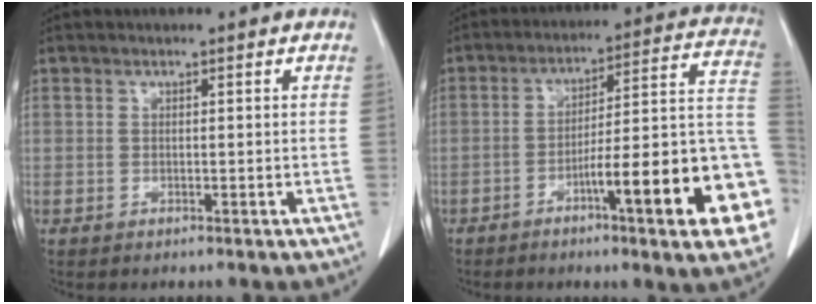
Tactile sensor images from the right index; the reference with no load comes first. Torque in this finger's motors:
{"motor_torque": [1.21, -0.20, 0.84, 0.15]}